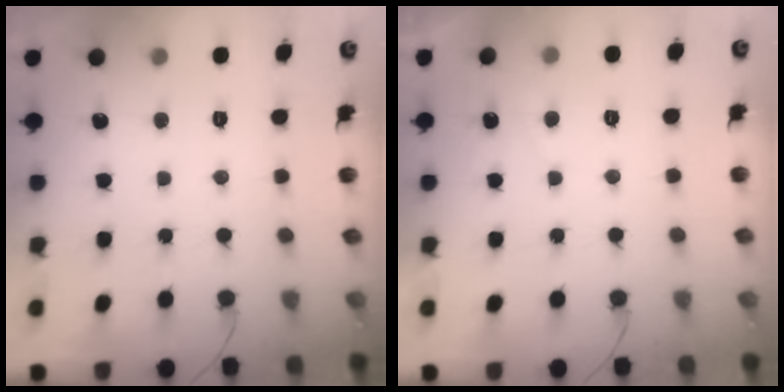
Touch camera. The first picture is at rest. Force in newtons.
{"total": 1.0, "press": 0.8, "slide": 0.6}